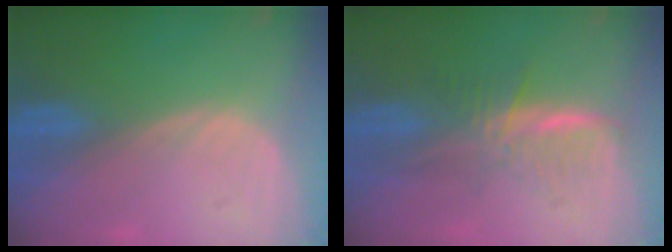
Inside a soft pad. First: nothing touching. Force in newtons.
{"total": 5.9, "press": 5.6, "slide": 2.0}